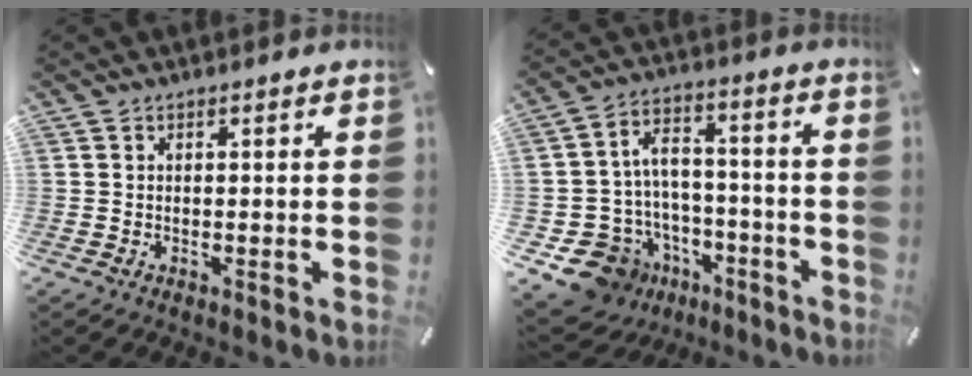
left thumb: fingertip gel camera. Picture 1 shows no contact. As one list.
[{"total": 11.3, "force": [-5.9, 9.3, 2.6], "torque": [-0.066, 0.033, -0.097]}]